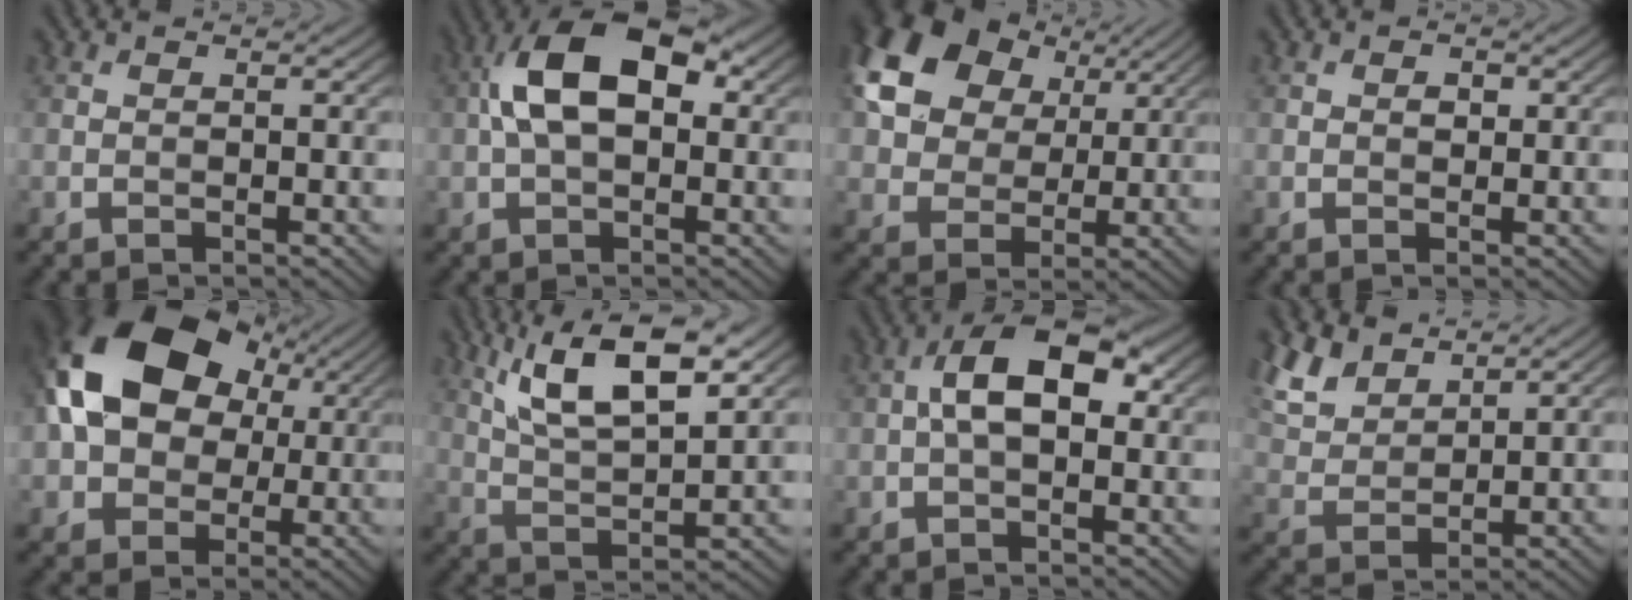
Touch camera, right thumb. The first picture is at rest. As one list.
[{"total": 11.0, "force": [1.7, 6.0, 9.0], "torque": [-0.173, 0.022, 0.018]}, {"total": 15.3, "force": [6.5, 10.7, 8.8], "torque": [-0.204, 0.030, 0.115]}, {"total": 1.2, "force": [0.2, 0.9, 0.7], "torque": [-0.009, -0.003, 0.001]}, {"total": 17.2, "force": [3.5, 12.6, 11.1], "torque": [-0.206, 0.013, 0.061]}, {"total": 12.1, "force": [6.4, 3.9, 9.6], "torque": [-0.188, 0.005, 0.114]}, {"total": 7.6, "force": [0.5, 3.9, 6.5], "torque": [-0.113, 0.017, -0.002]}, {"total": 7.0, "force": [5.3, 3.2, 3.4], "torque": [-0.091, 0.007, 0.111]}]